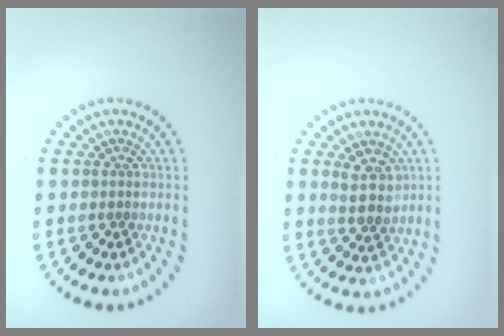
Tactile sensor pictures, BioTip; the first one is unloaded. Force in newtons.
{"total": 2.6, "press": 2.5, "slide": 0.9}